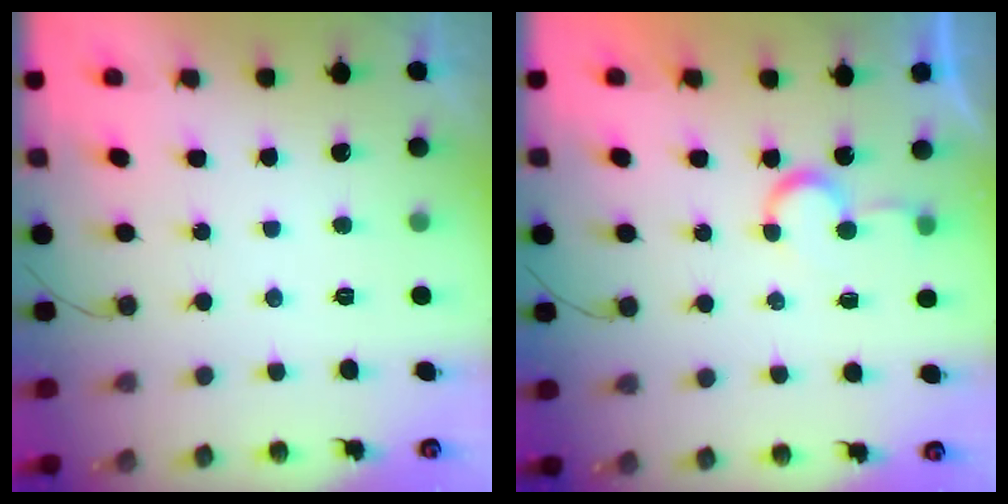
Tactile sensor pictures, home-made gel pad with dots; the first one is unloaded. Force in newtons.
{"total": 5.7, "press": 5.7, "slide": 0.4}